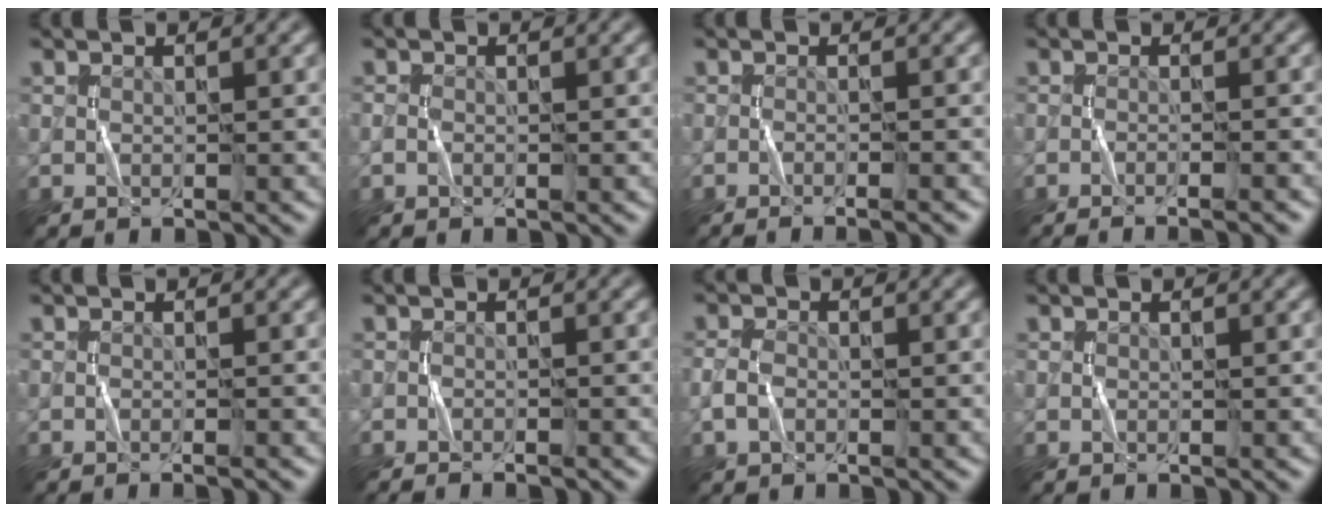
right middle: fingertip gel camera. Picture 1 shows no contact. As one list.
[{"total": 0.5, "force": [-0.3, 0.3, 0.3], "torque": [-0.009, 0.001, -0.006]}, {"total": 2.9, "force": [-1.9, 0.7, 2.2], "torque": [-0.016, 0.009, -0.033]}, {"total": 3.3, "force": [-2.2, 0.7, 2.3], "torque": [-0.020, 0.010, -0.034]}, {"total": 1.3, "force": [-0.8, 0.3, 1.0], "torque": [-0.007, -0.001, -0.019]}, {"total": 1.8, "force": [-1.6, 0.2, 0.6], "torque": [-0.017, 0.000, -0.027]}, {"total": 1.8, "force": [-0.6, 1.2, 1.1], "torque": [-0.025, 0.004, -0.017]}, {"total": 0.0}]